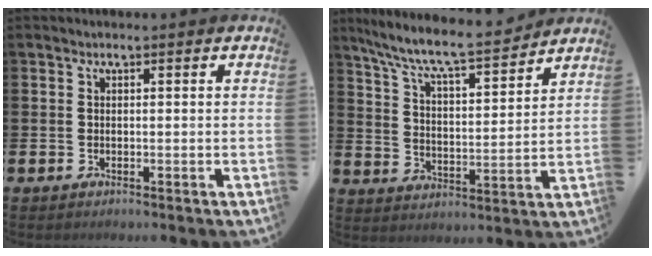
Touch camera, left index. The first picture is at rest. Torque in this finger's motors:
{"motor_torque": [0.97, -1.17, 0.67, 0.21]}